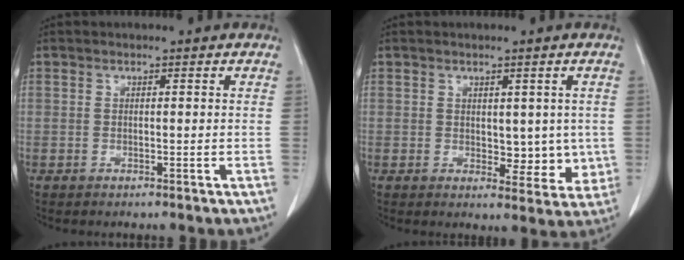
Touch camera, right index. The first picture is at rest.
{"total": 5.8, "force": [0.3, 3.5, 4.6], "torque": [-0.041, -0.008, 0.013]}